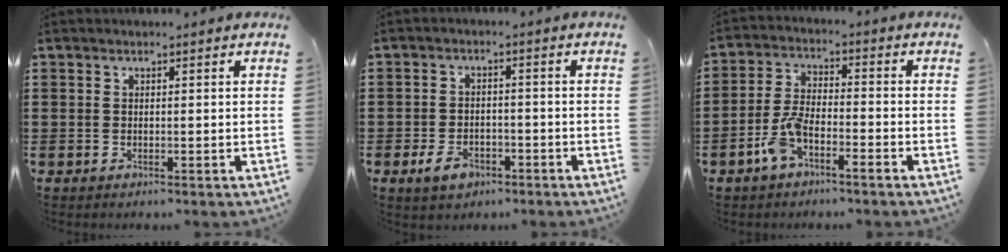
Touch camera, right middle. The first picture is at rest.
{"total": 3.7, "force": [-2.2, 1.9, 2.2], "torque": [-0.045, 0.003, -0.043]}
{"total": 5.6, "force": [-3.4, 1.6, 4.1], "torque": [-0.102, -0.001, -0.069]}